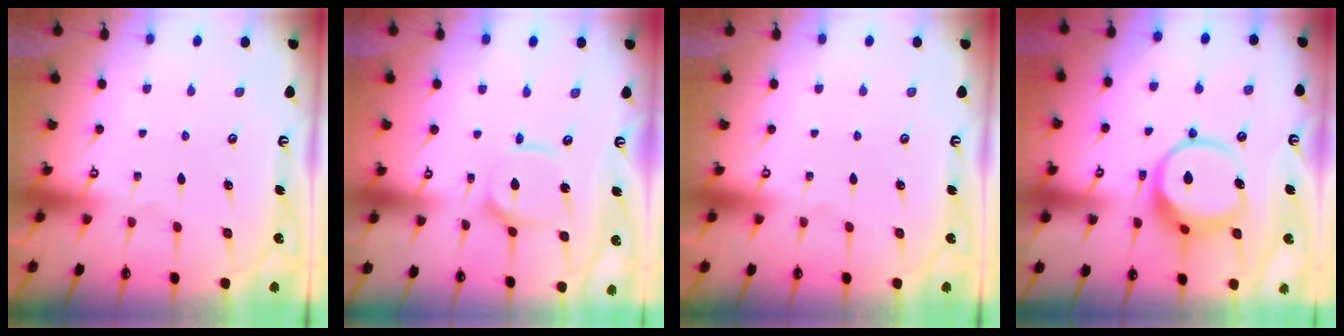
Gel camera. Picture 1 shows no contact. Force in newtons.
{"total": 9.4, "press": 9.4, "slide": 1.0}
{"total": 0.0}
{"total": 11.3, "press": 11.2, "slide": 1.3}